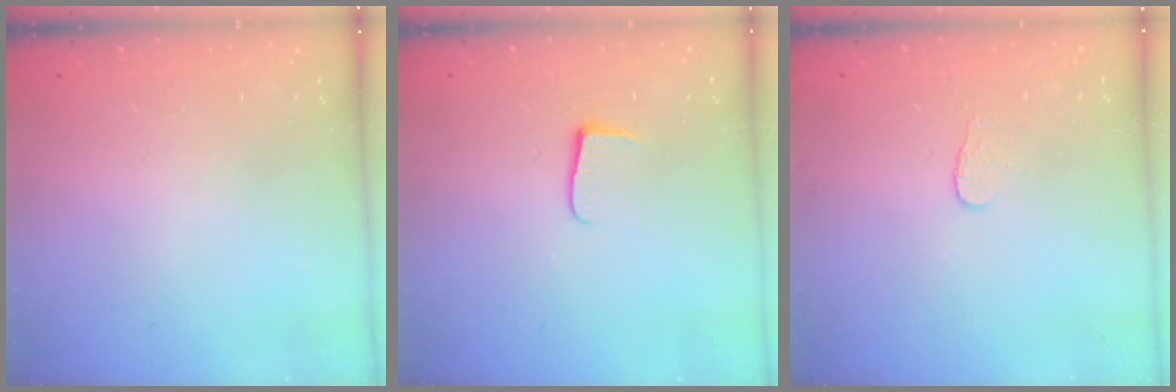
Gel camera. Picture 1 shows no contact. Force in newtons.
{"total": 6.0, "press": 5.9, "slide": 0.7}
{"total": 3.2, "press": 3.2, "slide": 0.3}